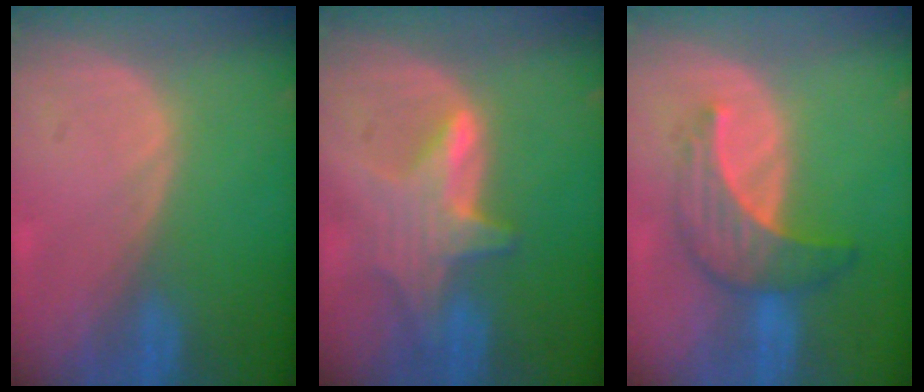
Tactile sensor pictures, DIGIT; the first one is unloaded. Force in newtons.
{"total": 6.7, "press": 6.2, "slide": 2.3}
{"total": 6.9, "press": 6.6, "slide": 2.0}